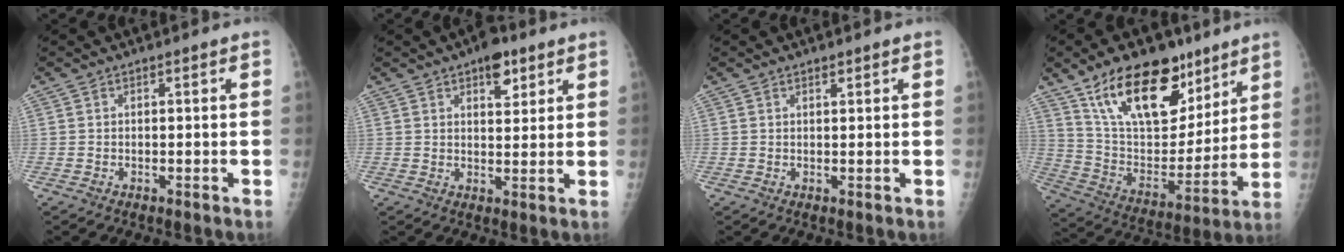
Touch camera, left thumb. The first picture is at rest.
{"total": 6.0, "force": [3.6, 3.0, 3.9], "torque": [-0.033, -0.016, 0.048]}
{"total": 0.9, "force": [0.7, 0.3, 0.4], "torque": [-0.005, -0.004, 0.011]}
{"total": 22.6, "force": [14.1, 11.7, 13.3], "torque": [-0.176, -0.058, 0.251]}